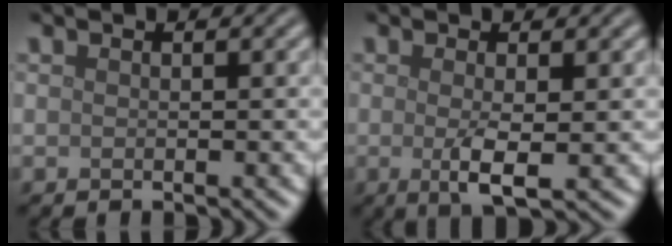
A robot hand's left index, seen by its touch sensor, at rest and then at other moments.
{"total": 2.9, "force": [-0.3, 0.6, 2.9], "torque": [-0.057, -0.009, -0.003]}